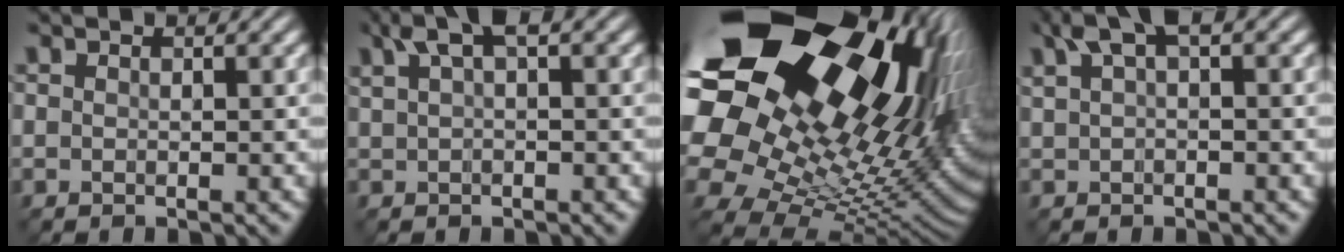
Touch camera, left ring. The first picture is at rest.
{"total": 3.3, "force": [1.8, 0.9, 2.6], "torque": [-0.046, 0.010, 0.034]}
{"total": 23.3, "force": [8.0, 15.2, 15.7], "torque": [-0.316, 0.017, 0.135]}
{"total": 3.4, "force": [1.8, 1.0, 2.7], "torque": [-0.047, 0.013, 0.030]}